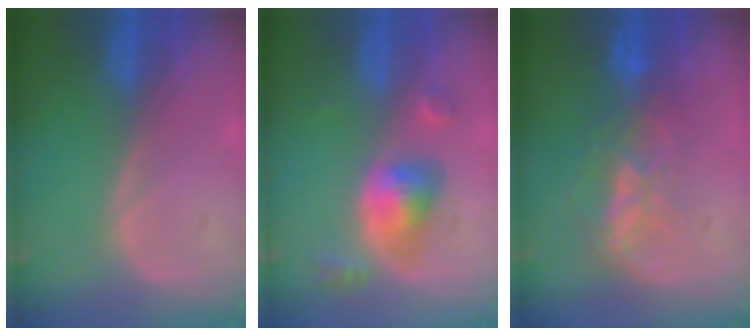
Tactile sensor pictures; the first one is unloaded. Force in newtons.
{"total": 6.0, "press": 5.5, "slide": 2.4}
{"total": 6.4, "press": 5.9, "slide": 2.5}